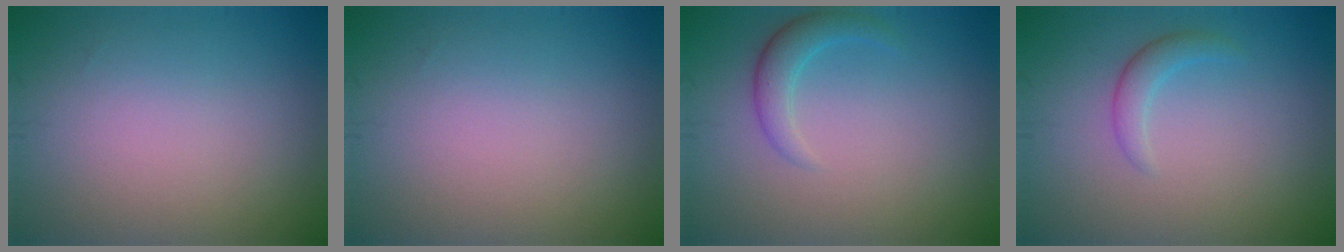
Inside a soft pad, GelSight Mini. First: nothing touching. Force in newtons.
{"total": 0.0}
{"total": 2.2, "press": 2.2, "slide": 0.2}
{"total": 1.7, "press": 1.7, "slide": 0.1}